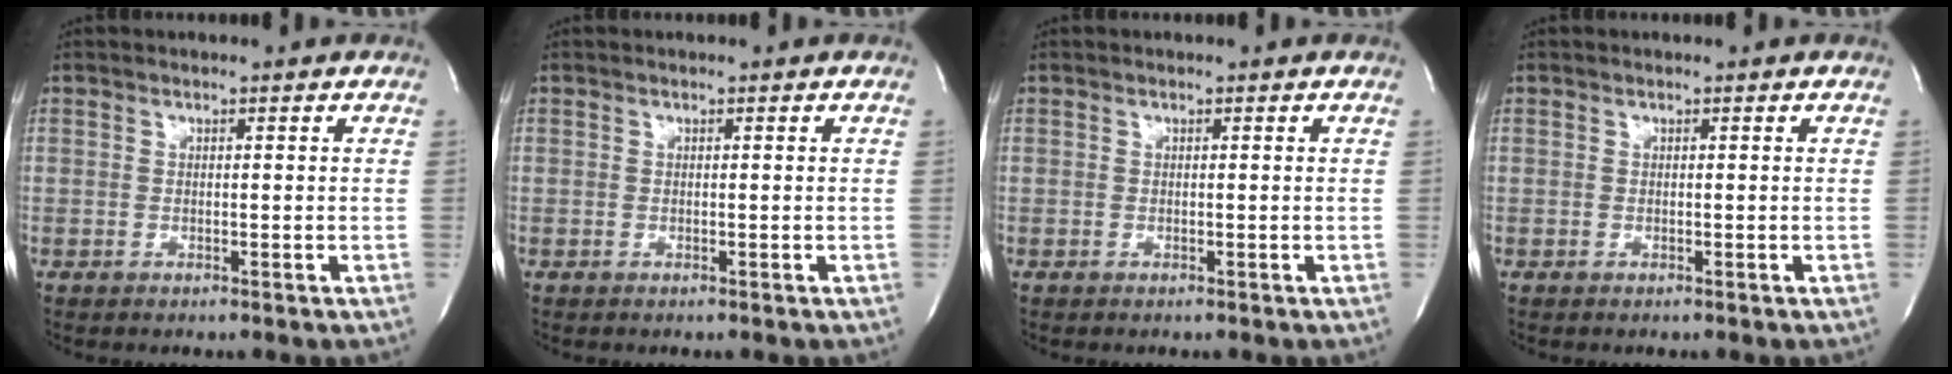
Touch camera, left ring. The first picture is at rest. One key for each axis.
{"total": 0.0}
{"total": 0.0}
{"total": 0.0}